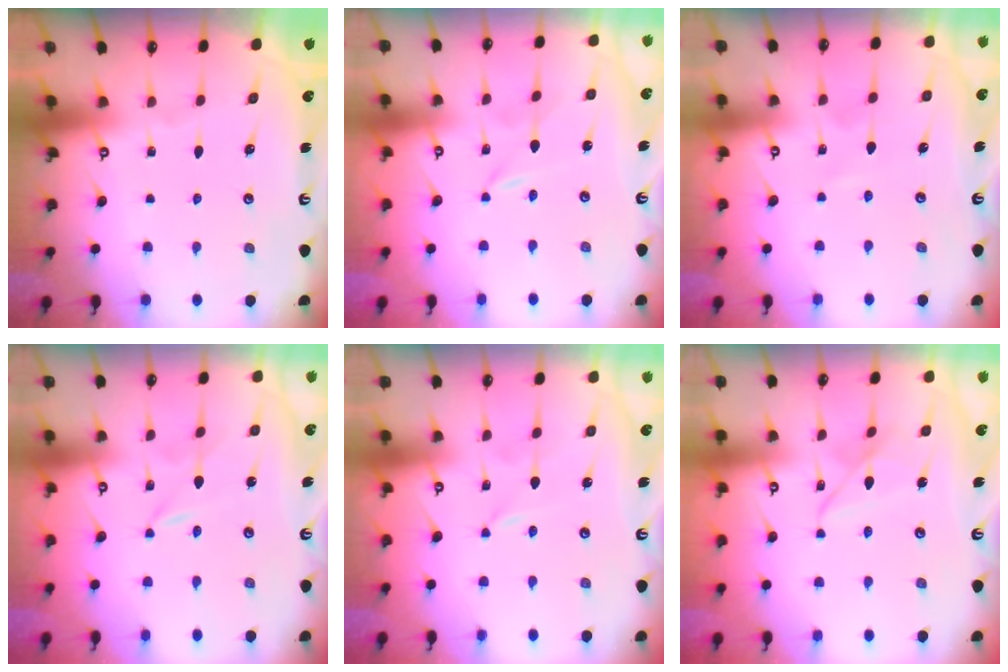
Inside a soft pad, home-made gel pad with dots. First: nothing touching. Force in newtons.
{"total": 0.0}
{"total": 1.7, "press": 1.6, "slide": 0.2}
{"total": 0.0}
{"total": 0.0}
{"total": 7.6, "press": 7.6, "slide": 0.4}